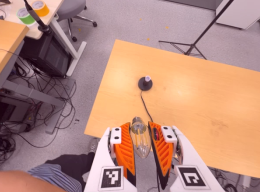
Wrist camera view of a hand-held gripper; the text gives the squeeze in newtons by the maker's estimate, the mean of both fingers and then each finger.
{"total": 22.8, "left": 24.4, "right": 21.1}